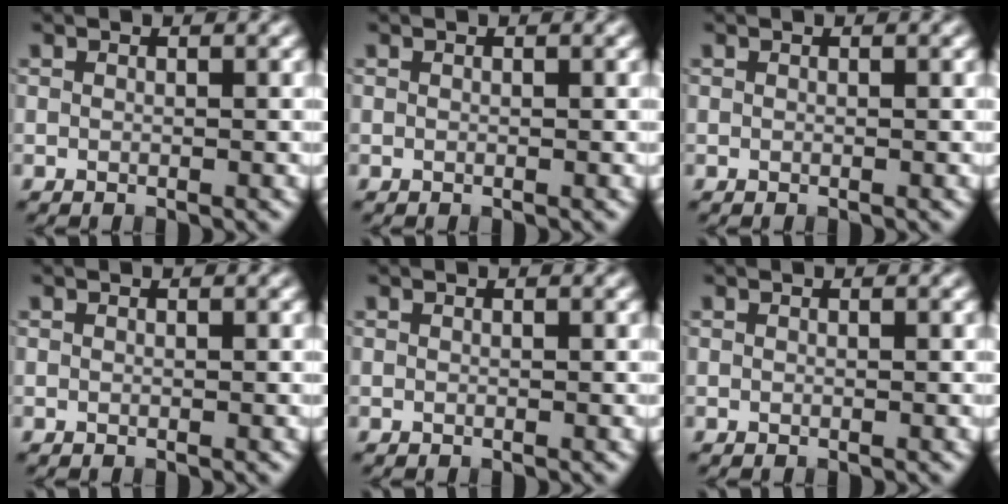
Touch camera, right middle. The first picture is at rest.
{"total": 0.0}
{"total": 0.0}
{"total": 0.0}
{"total": 0.0}
{"total": 0.0}